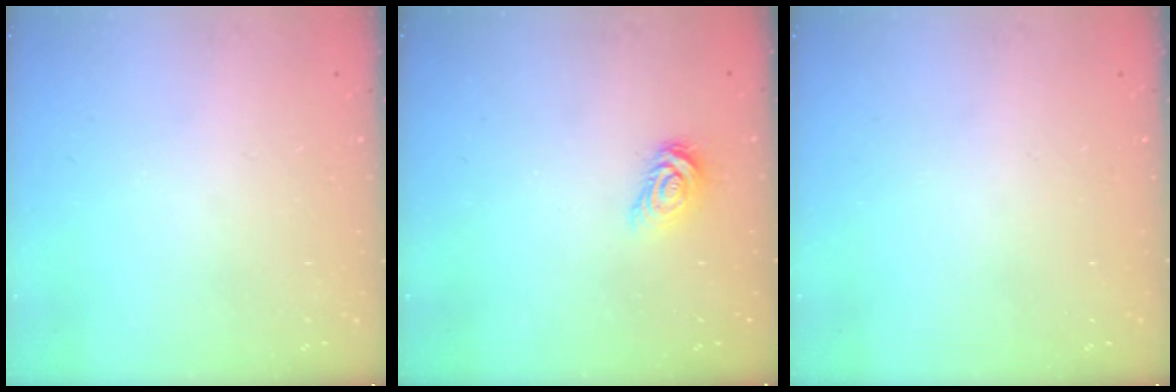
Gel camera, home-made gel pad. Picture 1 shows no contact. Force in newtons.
{"total": 5.5, "press": 5.5, "slide": 0.6}
{"total": 0.0}